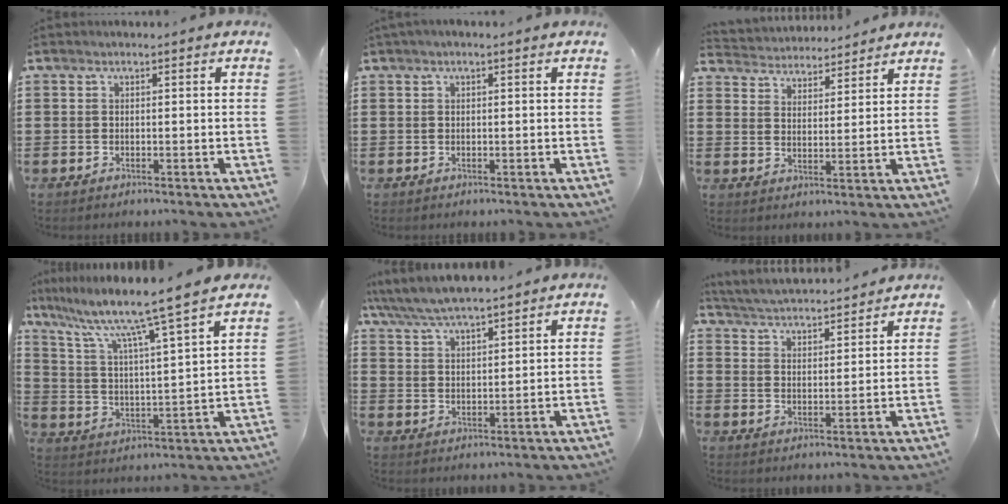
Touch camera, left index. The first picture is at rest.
{"total": 0.7, "force": [0.3, 0.0, 0.7], "torque": [-0.013, 0.000, 0.006]}
{"total": 3.8, "force": [3.7, 0.5, -0.6], "torque": [-0.009, -0.021, 0.064]}
{"total": 9.0, "force": [7.5, -1.3, 4.8], "torque": [-0.123, -0.058, 0.116]}
{"total": 5.7, "force": [5.2, 0.9, 2.0], "torque": [-0.058, -0.018, 0.094]}
{"total": 3.8, "force": [3.8, -0.1, 0.1], "torque": [-0.020, -0.027, 0.063]}